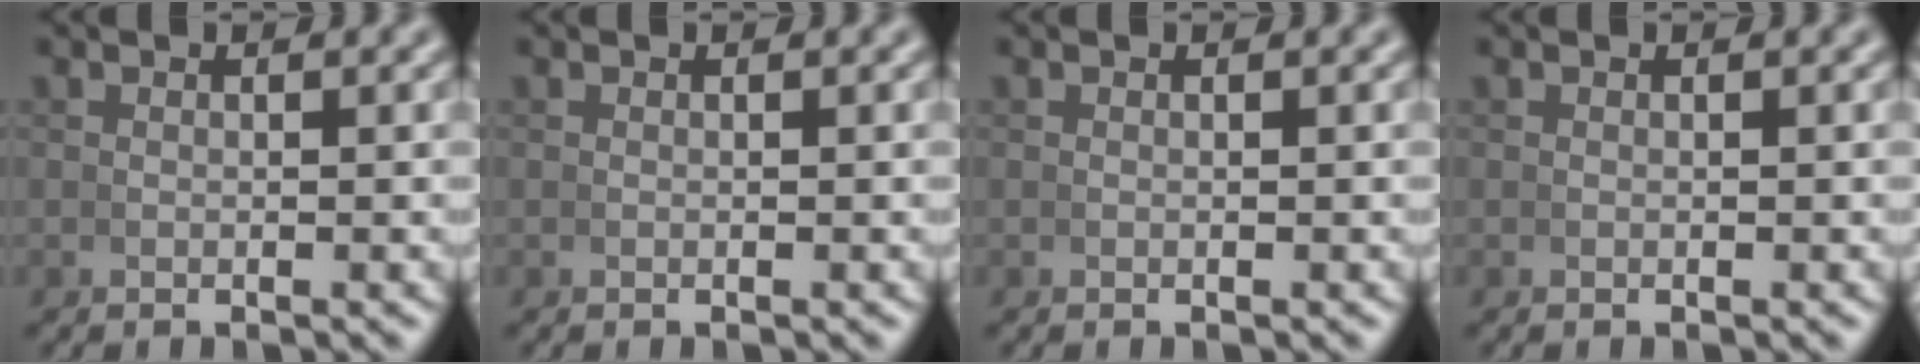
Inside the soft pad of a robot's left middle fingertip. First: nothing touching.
{"total": 0.0}
{"total": 0.0}
{"total": 0.0}